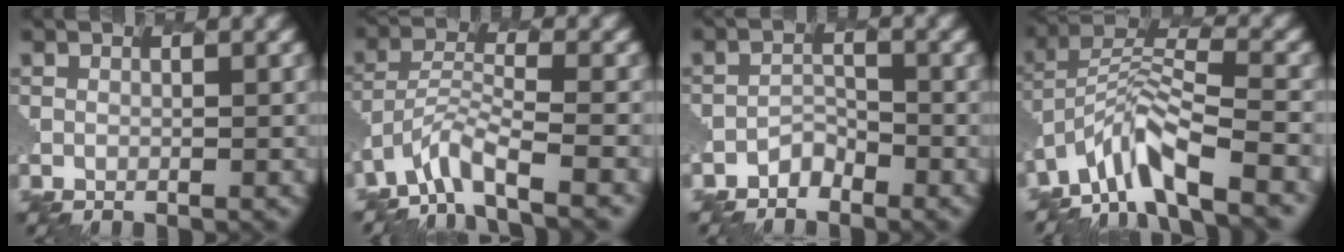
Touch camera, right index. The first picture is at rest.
{"total": 4.5, "force": [-3.9, 0.6, 2.1], "torque": [-0.052, 0.005, -0.083]}
{"total": 1.6, "force": [-1.4, 0.4, -0.7], "torque": [0.005, 0.012, -0.032]}
{"total": 7.5, "force": [-5.5, 2.0, 4.6], "torque": [-0.084, 0.012, -0.119]}